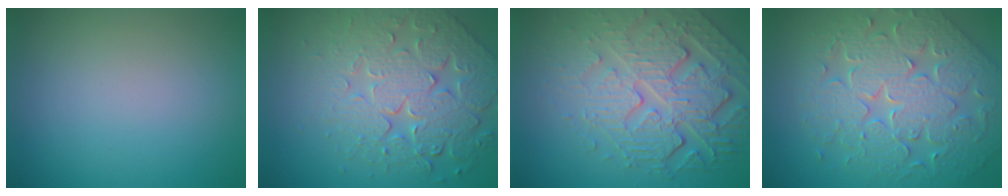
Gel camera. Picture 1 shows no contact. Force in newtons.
{"total": 7.8, "press": 5.7, "slide": 5.4}
{"total": 7.6, "press": 5.4, "slide": 5.3}
{"total": 6.8, "press": 6.0, "slide": 3.2}